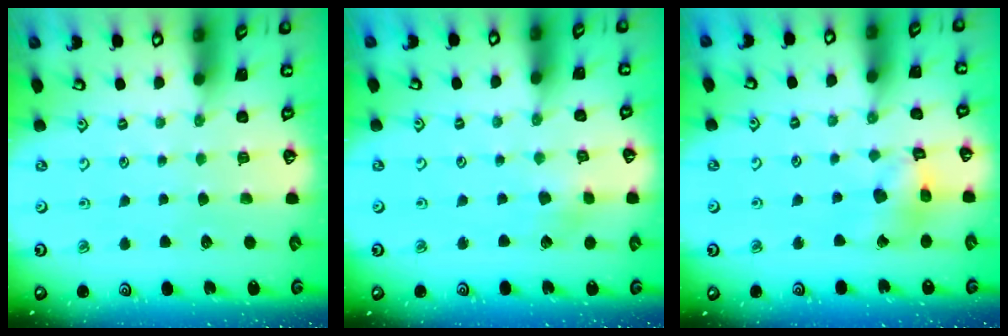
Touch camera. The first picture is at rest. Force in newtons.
{"total": 2.9, "press": 2.9, "slide": 0.4}
{"total": 10.3, "press": 10.3, "slide": 1.2}